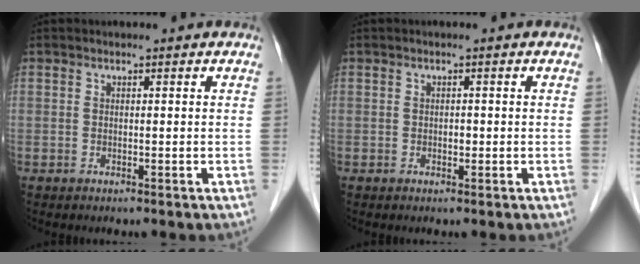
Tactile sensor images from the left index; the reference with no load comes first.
{"total": 0.7, "force": [-0.2, 0.5, 0.5], "torque": [-0.008, 0.002, -0.004]}